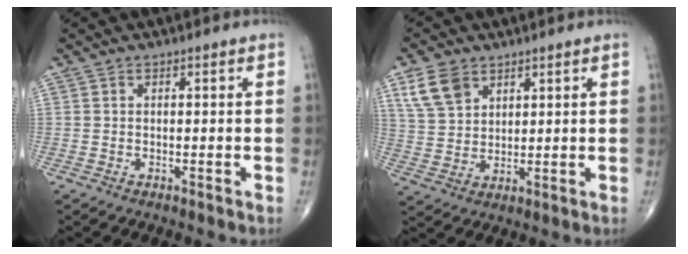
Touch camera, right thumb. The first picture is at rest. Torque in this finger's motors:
{"motor_torque": [-0.67, 0.73, 0.02, -0.01, 0.04]}